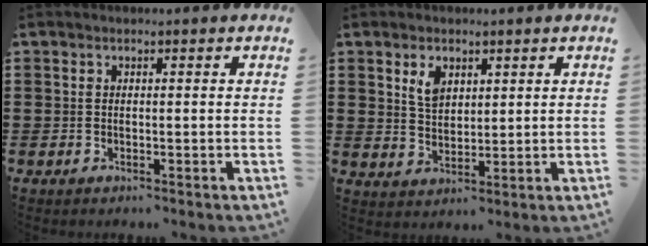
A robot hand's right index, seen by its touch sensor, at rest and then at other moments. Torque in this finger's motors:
{"motor_torque": [0.29, 0.26, 0.30, 0.07]}